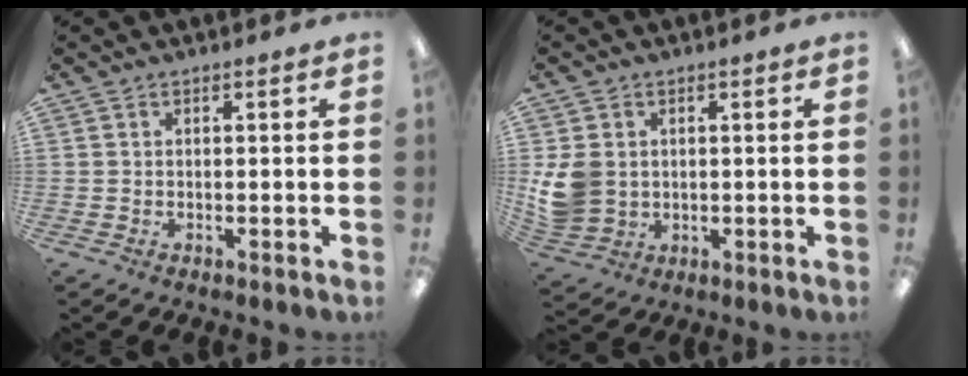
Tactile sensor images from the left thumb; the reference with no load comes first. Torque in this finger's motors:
{"motor_torque": [-0.26, 0.58, 0.52, -0.48, 0.07]}